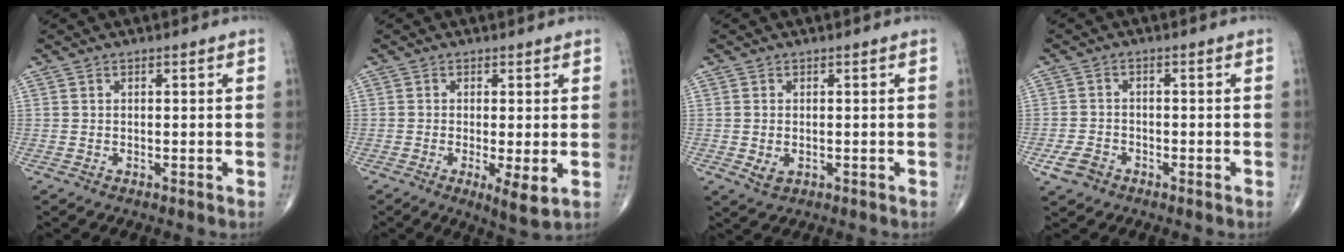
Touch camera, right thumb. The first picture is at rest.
{"total": 5.0, "force": [-1.0, 1.1, 4.8], "torque": [-0.086, -0.017, -0.019]}
{"total": 2.3, "force": [-0.4, 1.5, 1.7], "torque": [-0.029, -0.003, -0.001]}
{"total": 3.8, "force": [-2.1, 2.7, 1.7], "torque": [-0.034, 0.011, -0.036]}